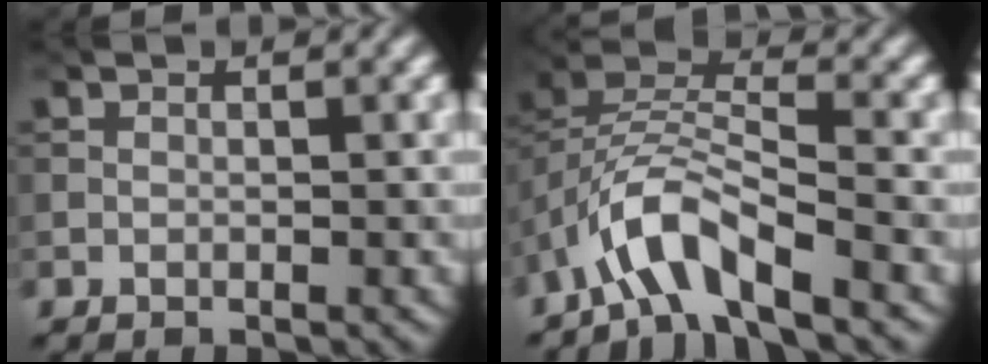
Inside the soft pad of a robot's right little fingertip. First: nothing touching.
{"total": 6.5, "force": [-4.1, 2.1, 4.6], "torque": [-0.084, 0.009, -0.085]}